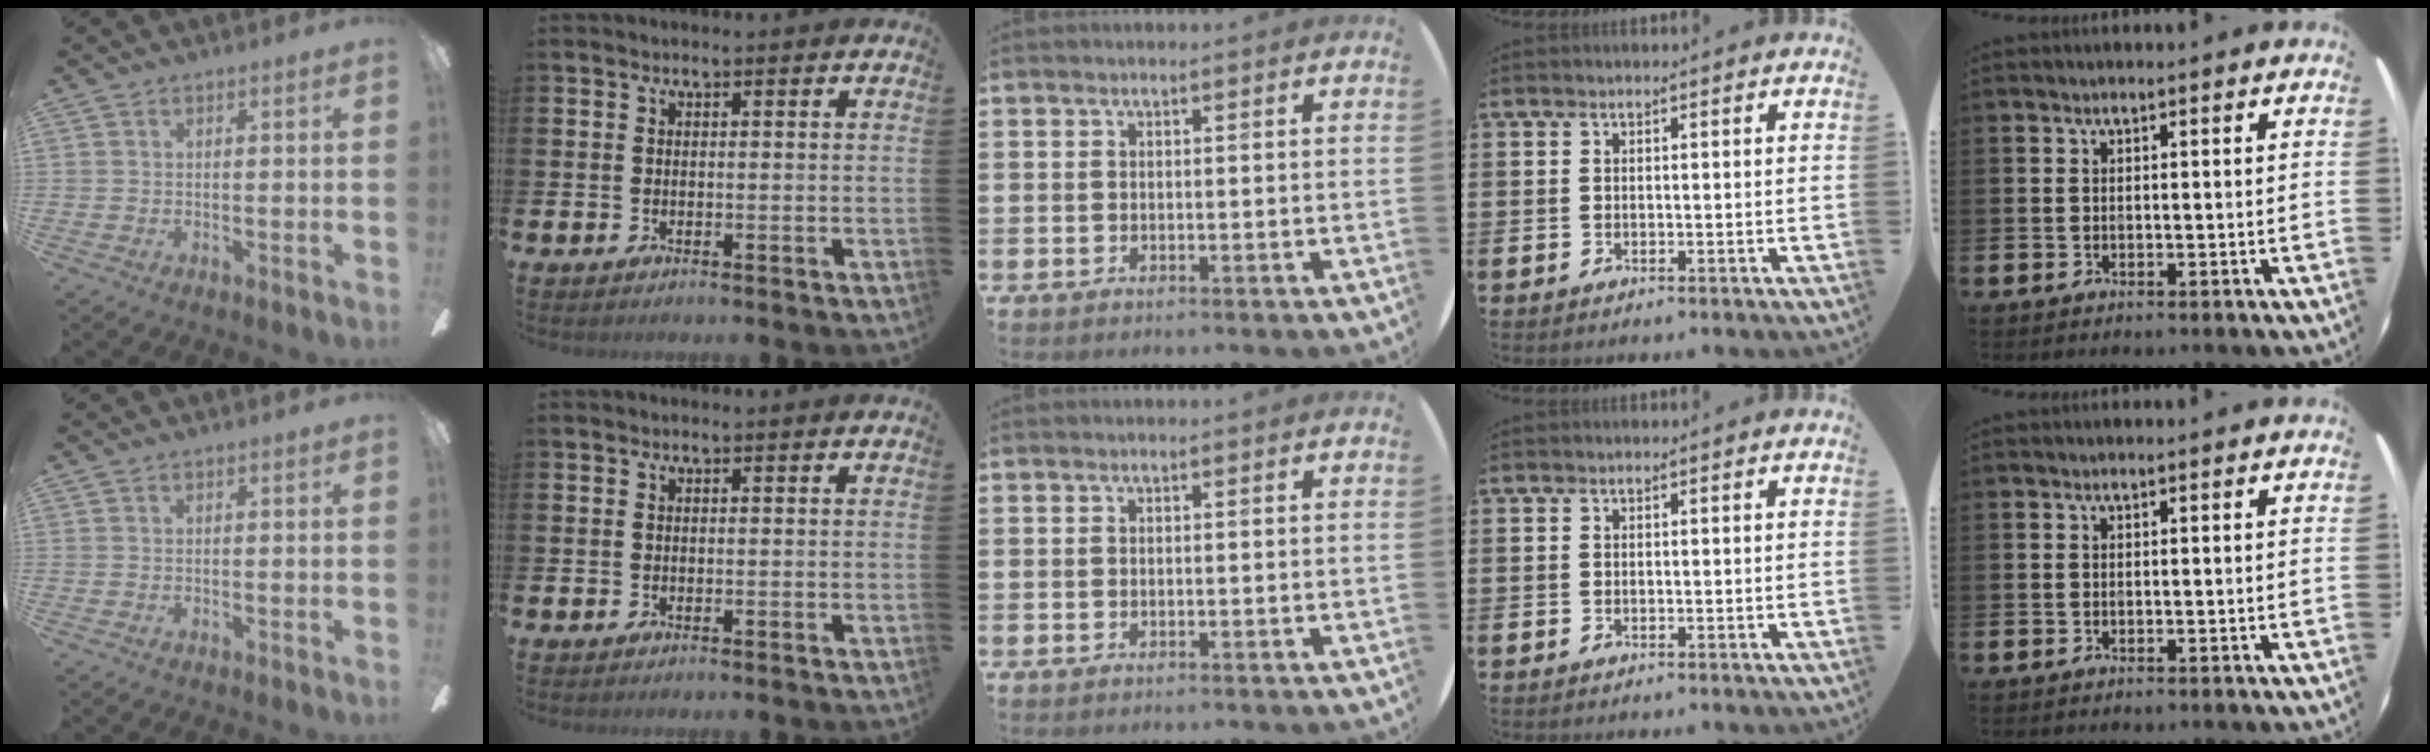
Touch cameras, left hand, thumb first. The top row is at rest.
{}